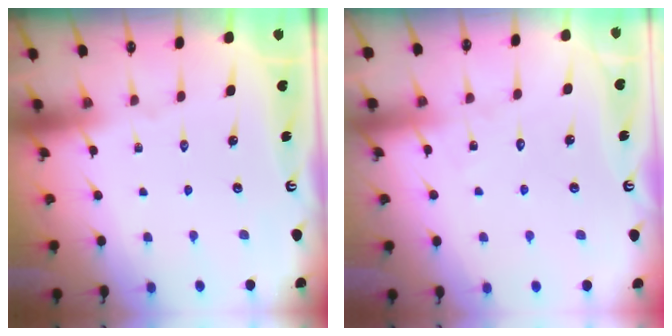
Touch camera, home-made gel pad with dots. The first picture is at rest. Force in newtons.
{"total": 6.6, "press": 6.6, "slide": 0.6}